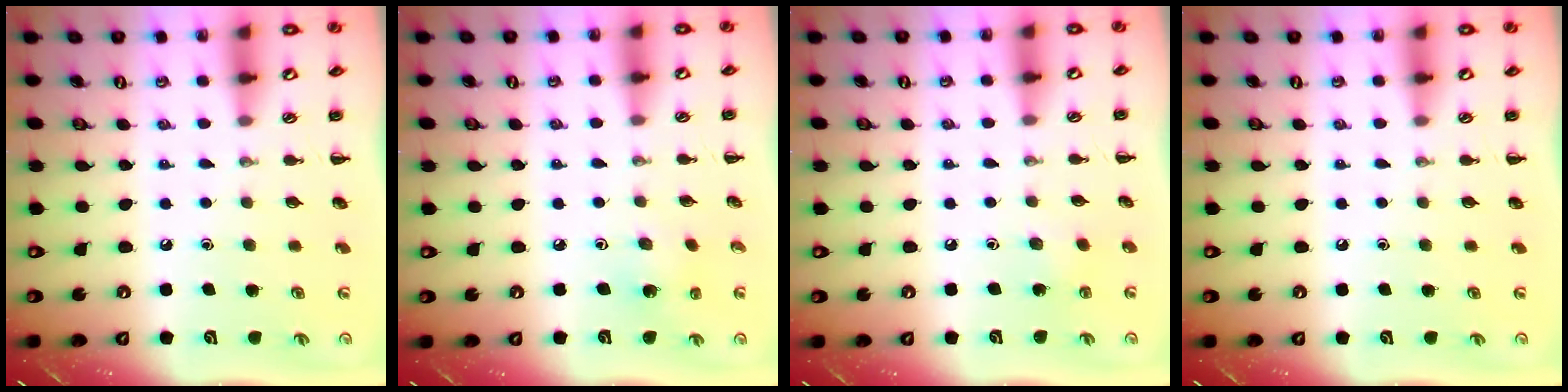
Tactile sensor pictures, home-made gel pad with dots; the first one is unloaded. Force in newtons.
{"total": 2.4, "press": 2.2, "slide": 0.8}
{"total": 2.2, "press": 2.0, "slide": 0.8}
{"total": 0.0}